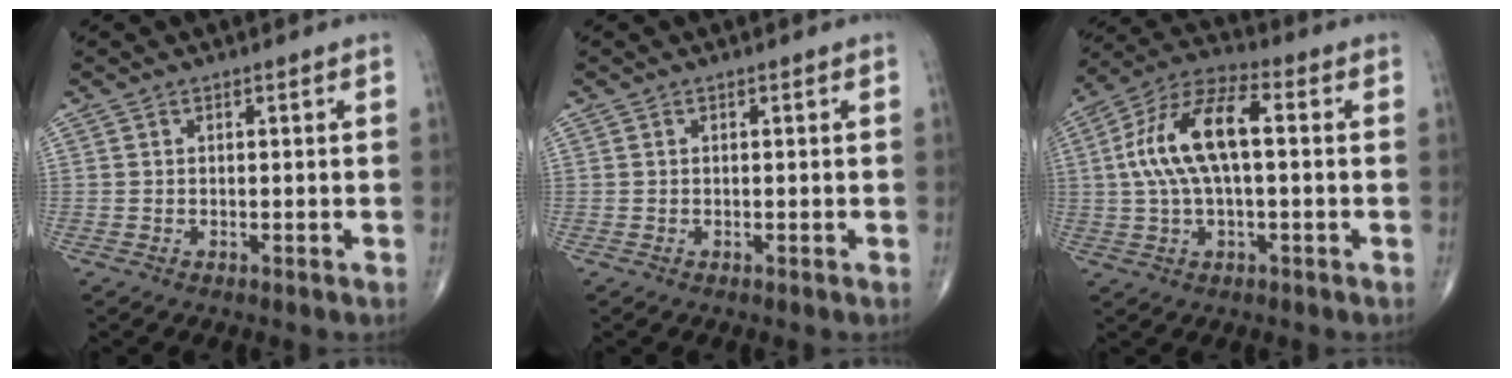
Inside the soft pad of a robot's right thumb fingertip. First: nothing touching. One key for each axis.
{"total": 0.0}
{"total": 14.2, "fx": 1.3, "fy": 6.2, "fz": 12.7, "tx": -0.258, "ty": 0.039, "tz": 0.019}